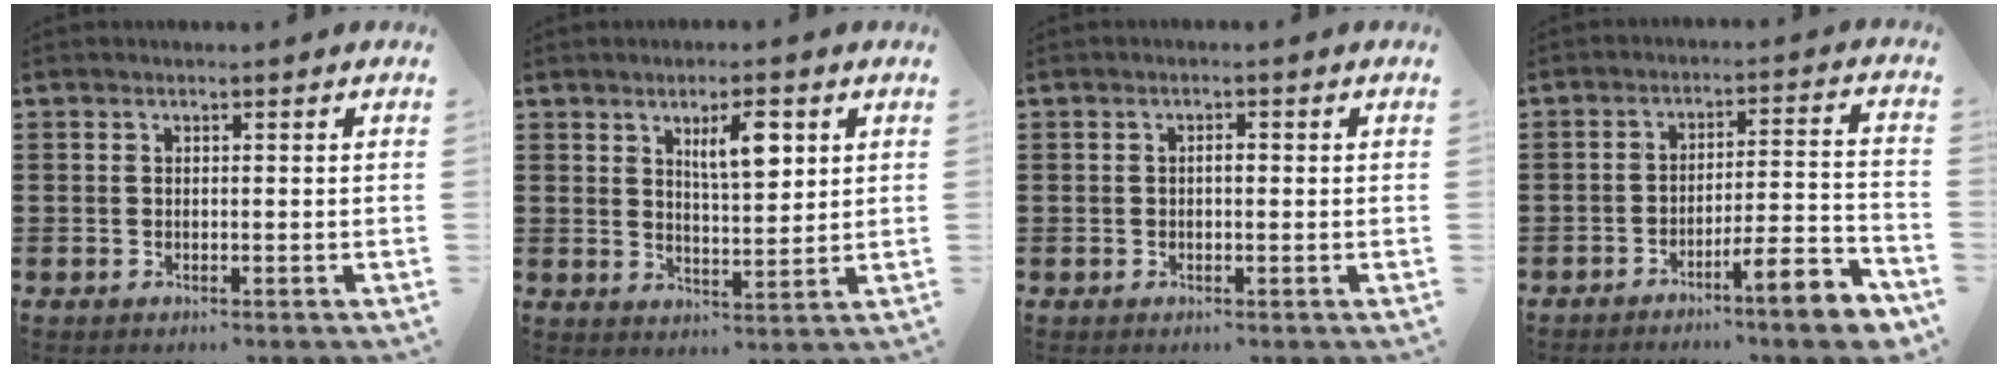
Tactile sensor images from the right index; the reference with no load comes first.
{"total": 6.1, "force": [2.6, 2.1, 5.1], "torque": [-0.083, -0.002, 0.038]}
{"total": 1.3, "force": [0.0, 0.4, 1.2], "torque": [-0.023, 0.001, -0.001]}
{"total": 8.1, "force": [-6.3, 0.8, 5.0], "torque": [-0.074, 0.007, -0.117]}